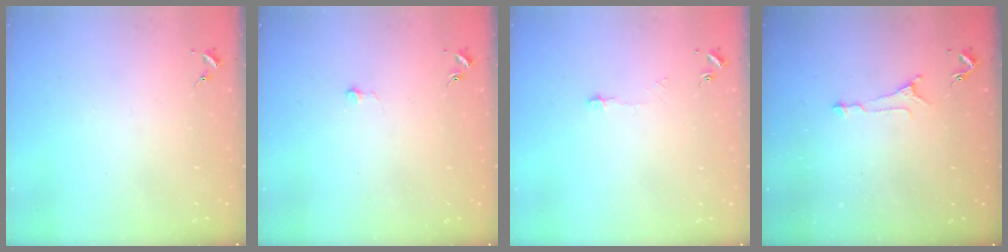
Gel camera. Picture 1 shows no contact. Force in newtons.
{"total": 2.9, "press": 2.9, "slide": 0.2}
{"total": 3.2, "press": 3.2, "slide": 0.3}
{"total": 4.8, "press": 4.8, "slide": 0.4}